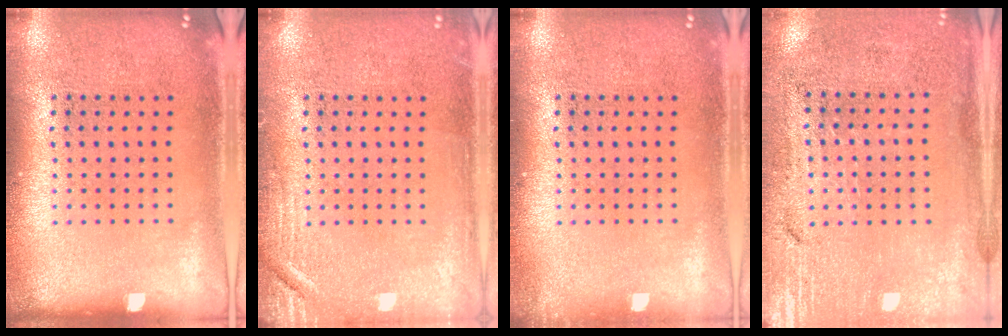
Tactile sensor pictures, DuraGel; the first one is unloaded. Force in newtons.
{"total": 2.3, "press": 2.2, "slide": 0.4}
{"total": 0.7, "press": 0.7, "slide": 0.1}
{"total": 3.3, "press": 2.9, "slide": 1.5}